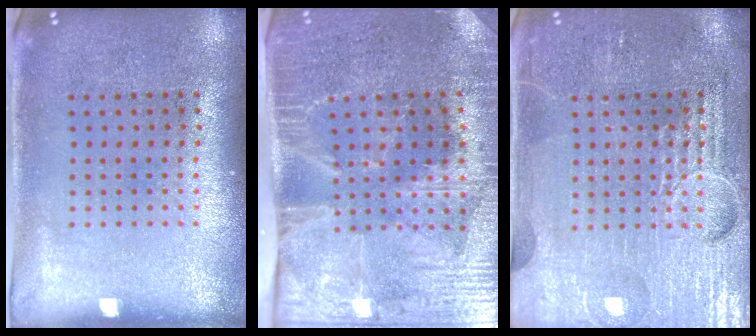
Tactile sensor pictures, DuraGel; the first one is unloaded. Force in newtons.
{"total": 4.3, "press": 3.6, "slide": 2.3}
{"total": 4.1, "press": 4.0, "slide": 0.5}